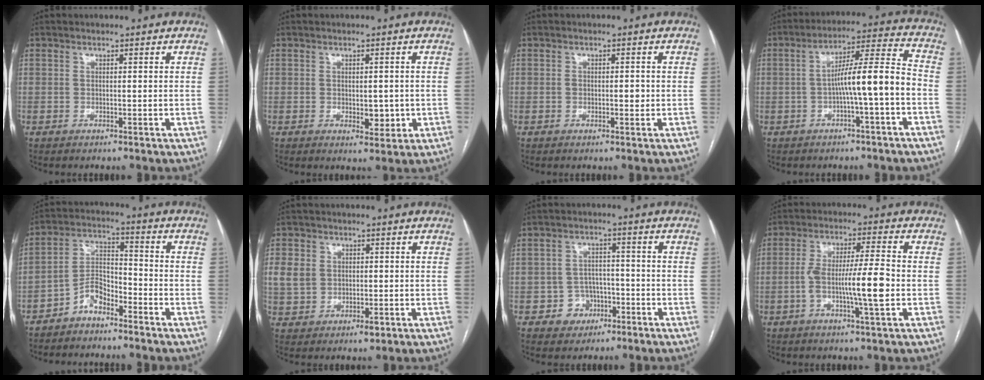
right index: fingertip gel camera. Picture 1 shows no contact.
{"total": 3.5, "force": [-0.4, 2.0, 2.9], "torque": [-0.033, -0.003, 0.002]}
{"total": 1.8, "force": [-0.1, 1.0, 1.5], "torque": [-0.021, 0.002, -0.001]}
{"total": 9.9, "force": [-2.4, -0.2, 9.6], "torque": [-0.155, 0.029, -0.039]}
{"total": 5.9, "force": [-4.3, 2.5, 3.1], "torque": [-0.063, 0.014, -0.086]}
{"total": 7.3, "force": [0.6, 6.2, 3.9], "torque": [-0.091, 0.004, 0.019]}
{"total": 5.2, "force": [-2.3, 4.6, 0.8], "torque": [-0.003, 0.015, -0.029]}
{"total": 9.4, "force": [-2.0, 0.4, 9.2], "torque": [-0.166, 0.006, -0.037]}